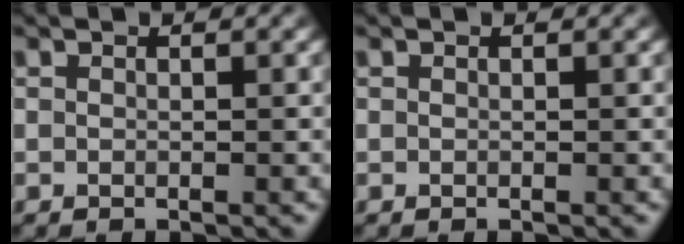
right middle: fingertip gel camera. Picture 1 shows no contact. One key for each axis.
{"total": 0.0}